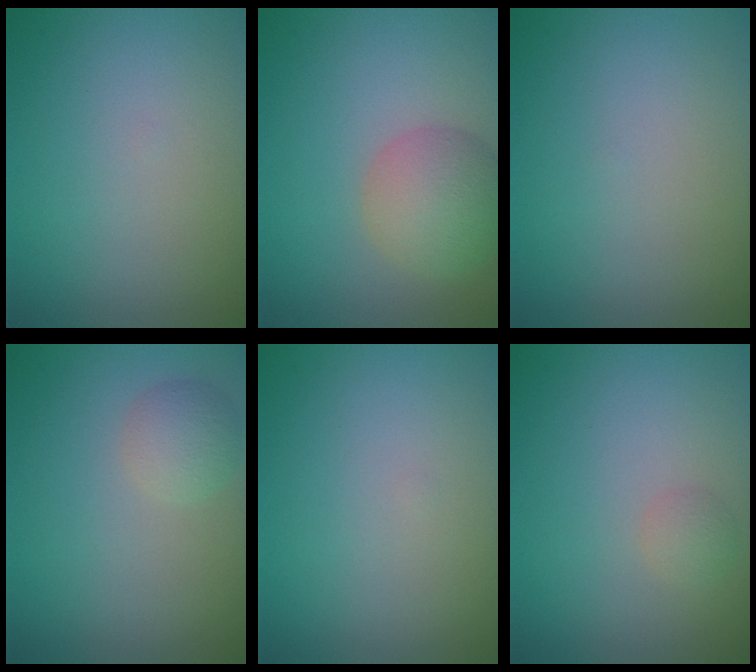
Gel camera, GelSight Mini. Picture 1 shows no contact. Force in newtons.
{"total": 4.4, "press": 4.4, "slide": 0.3}
{"total": 0.0}
{"total": 2.0, "press": 2.0, "slide": 0.1}
{"total": 0.0}
{"total": 1.0, "press": 1.0, "slide": 0.1}